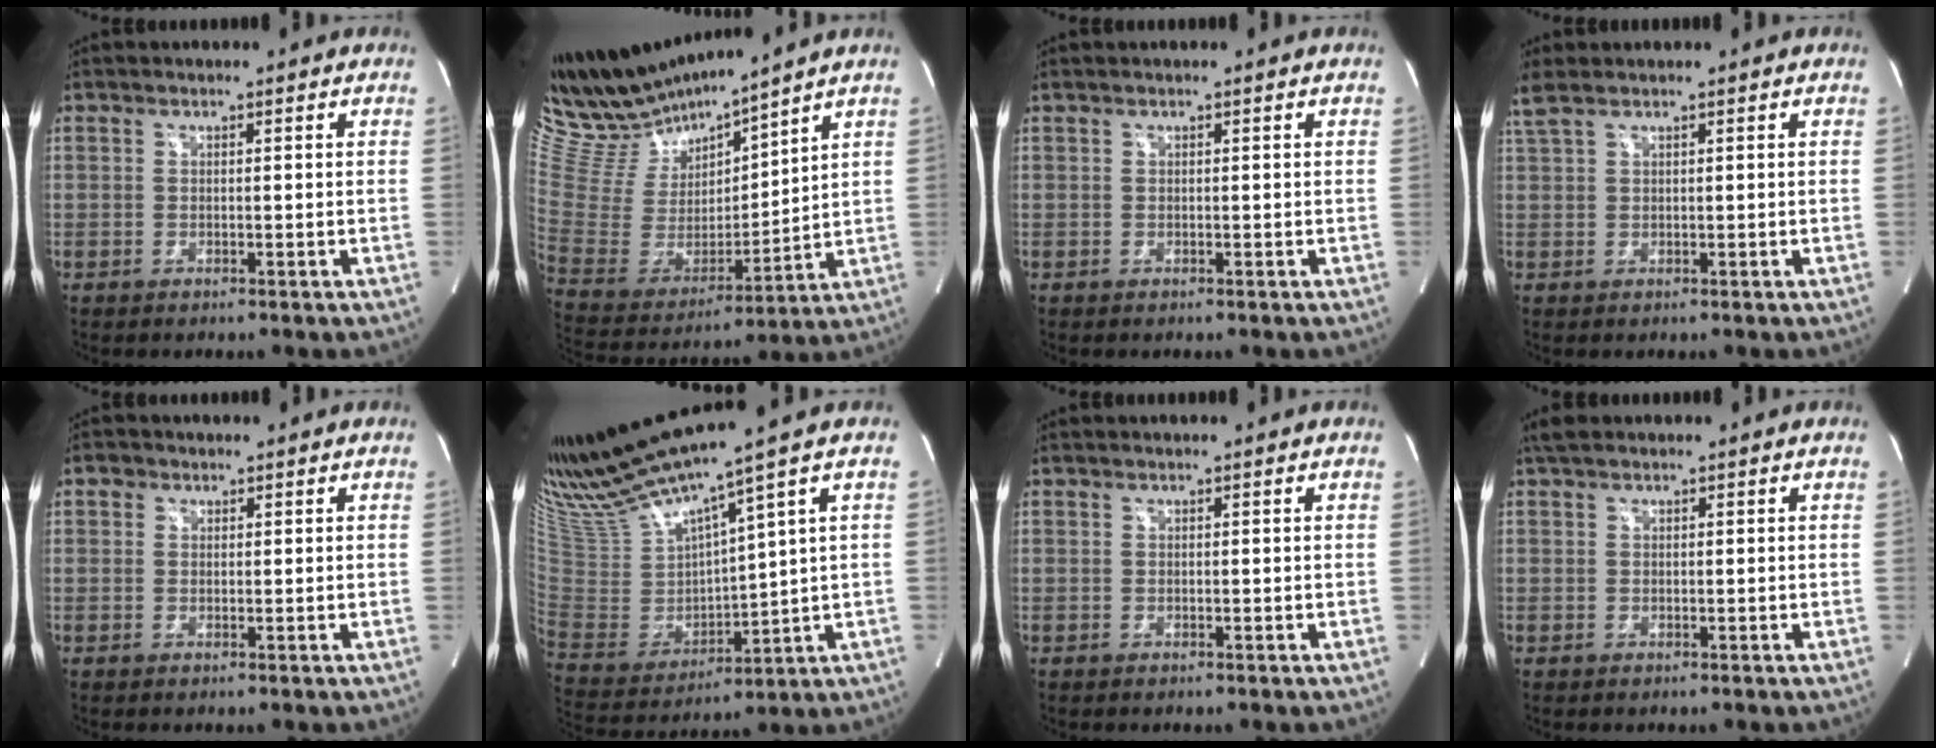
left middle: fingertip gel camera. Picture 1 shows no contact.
{"total": 15.1, "force": [14.4, 1.6, 4.5], "torque": [-0.109, -0.007, 0.292]}
{"total": 0.0}
{"total": 2.2, "force": [1.8, 0.3, 1.3], "torque": [-0.041, 0.016, 0.042]}
{"total": 1.3, "force": [0.6, 1.1, 0.2], "torque": [0.003, 0.005, 0.005]}
{"total": 15.3, "force": [12.7, -0.9, 8.5], "torque": [-0.165, -0.016, 0.256]}
{"total": 0.0}
{"total": 1.7, "force": [1.0, 1.2, 0.6], "torque": [-0.012, 0.007, 0.015]}